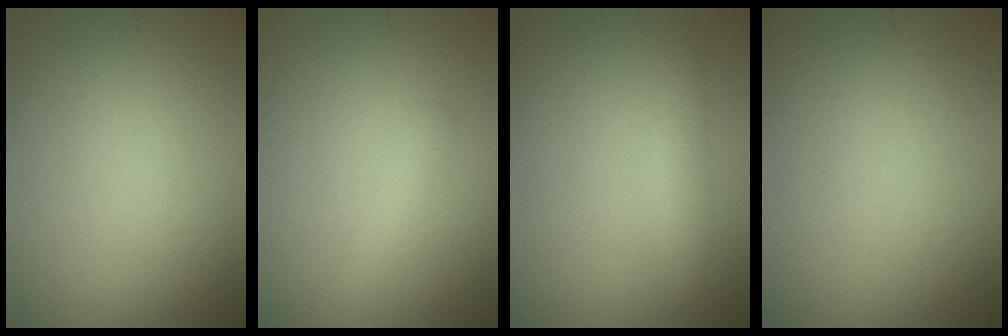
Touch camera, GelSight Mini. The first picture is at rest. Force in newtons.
{"total": 1.3, "press": 1.3, "slide": 0.1}
{"total": 1.8, "press": 1.8, "slide": 0.2}
{"total": 0.0}